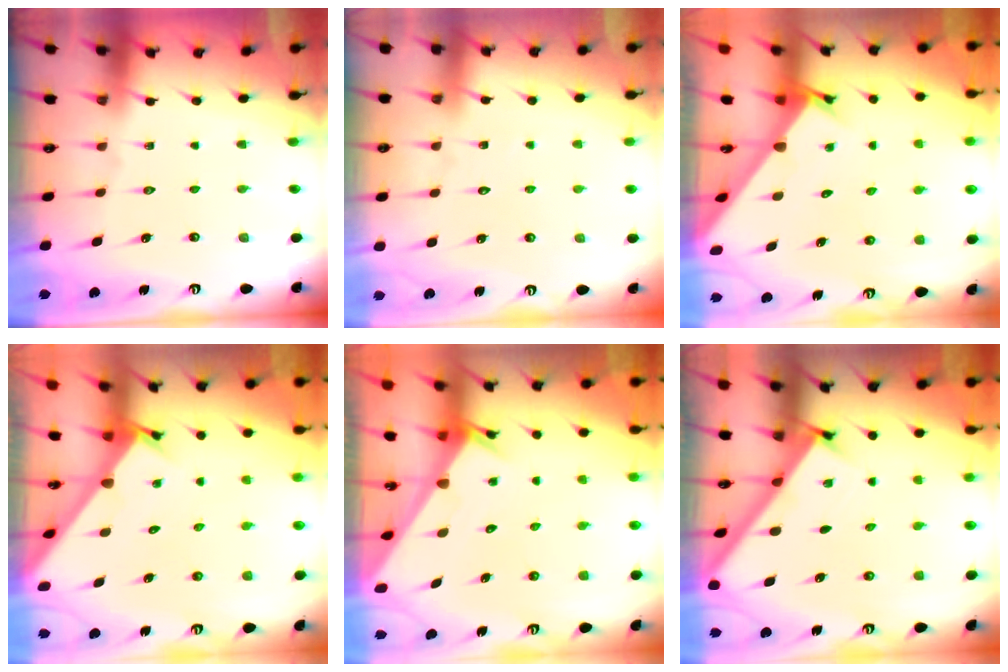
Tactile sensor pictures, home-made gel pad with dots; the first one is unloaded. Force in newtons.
{"total": 2.2, "press": 2.2, "slide": 0.2}
{"total": 2.6, "press": 2.6, "slide": 0.3}
{"total": 2.3, "press": 2.3, "slide": 0.1}
{"total": 3.4, "press": 3.4, "slide": 0.4}
{"total": 2.5, "press": 2.5, "slide": 0.3}